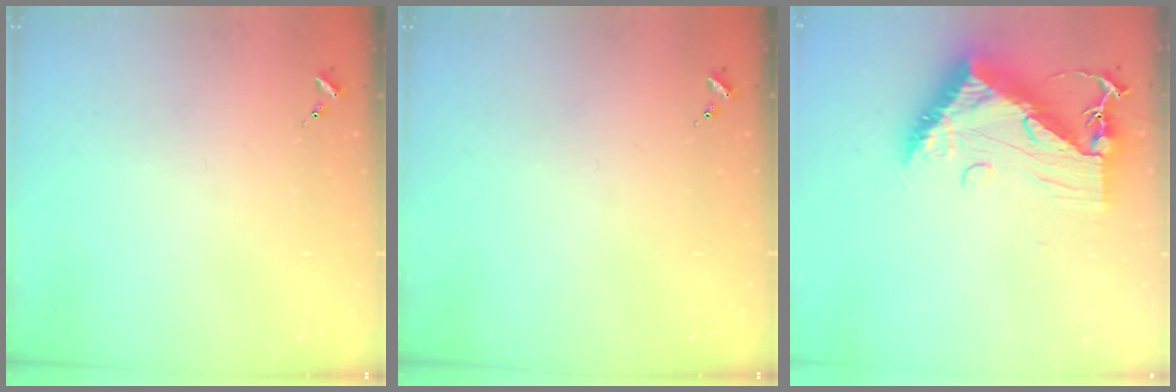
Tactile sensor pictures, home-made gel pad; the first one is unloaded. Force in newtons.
{"total": 0.0}
{"total": 14.1, "press": 14.0, "slide": 1.3}